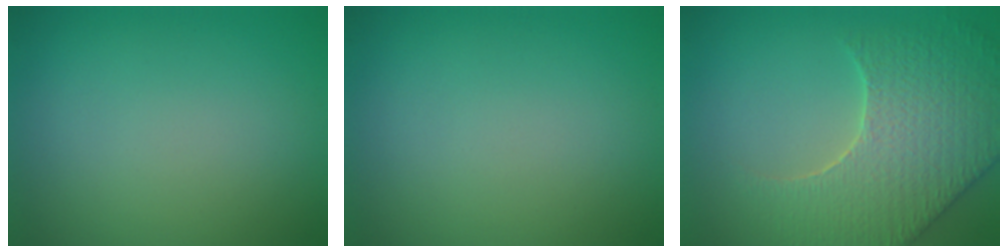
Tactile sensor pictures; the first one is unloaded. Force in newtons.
{"total": 0.0}
{"total": 7.1, "press": 5.9, "slide": 3.9}